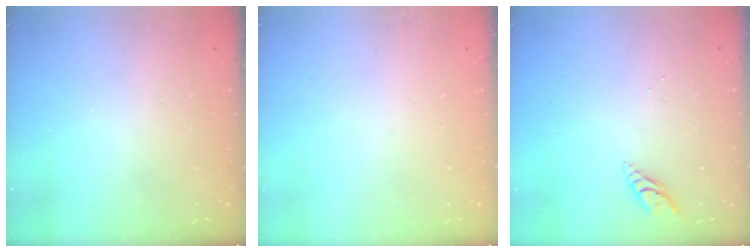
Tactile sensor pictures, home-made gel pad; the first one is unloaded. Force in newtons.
{"total": 0.0}
{"total": 5.0, "press": 5.0, "slide": 0.4}